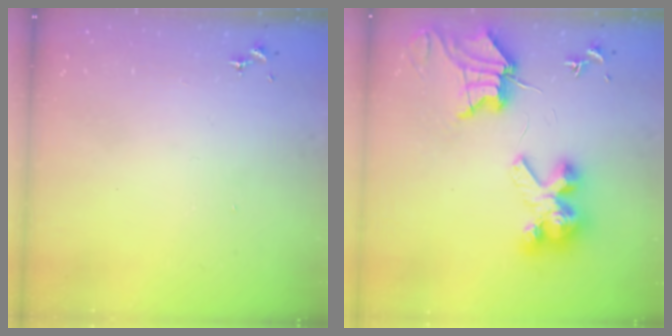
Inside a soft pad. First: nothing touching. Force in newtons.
{"total": 11.3, "press": 11.3, "slide": 1.4}